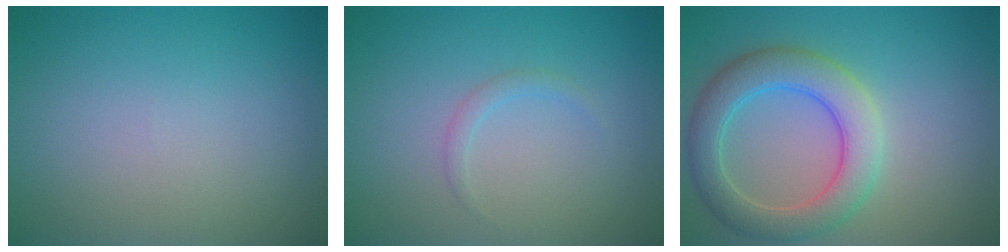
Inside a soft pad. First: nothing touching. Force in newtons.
{"total": 0.9, "press": 0.9, "slide": 0.1}
{"total": 5.5, "press": 5.5, "slide": 0.3}